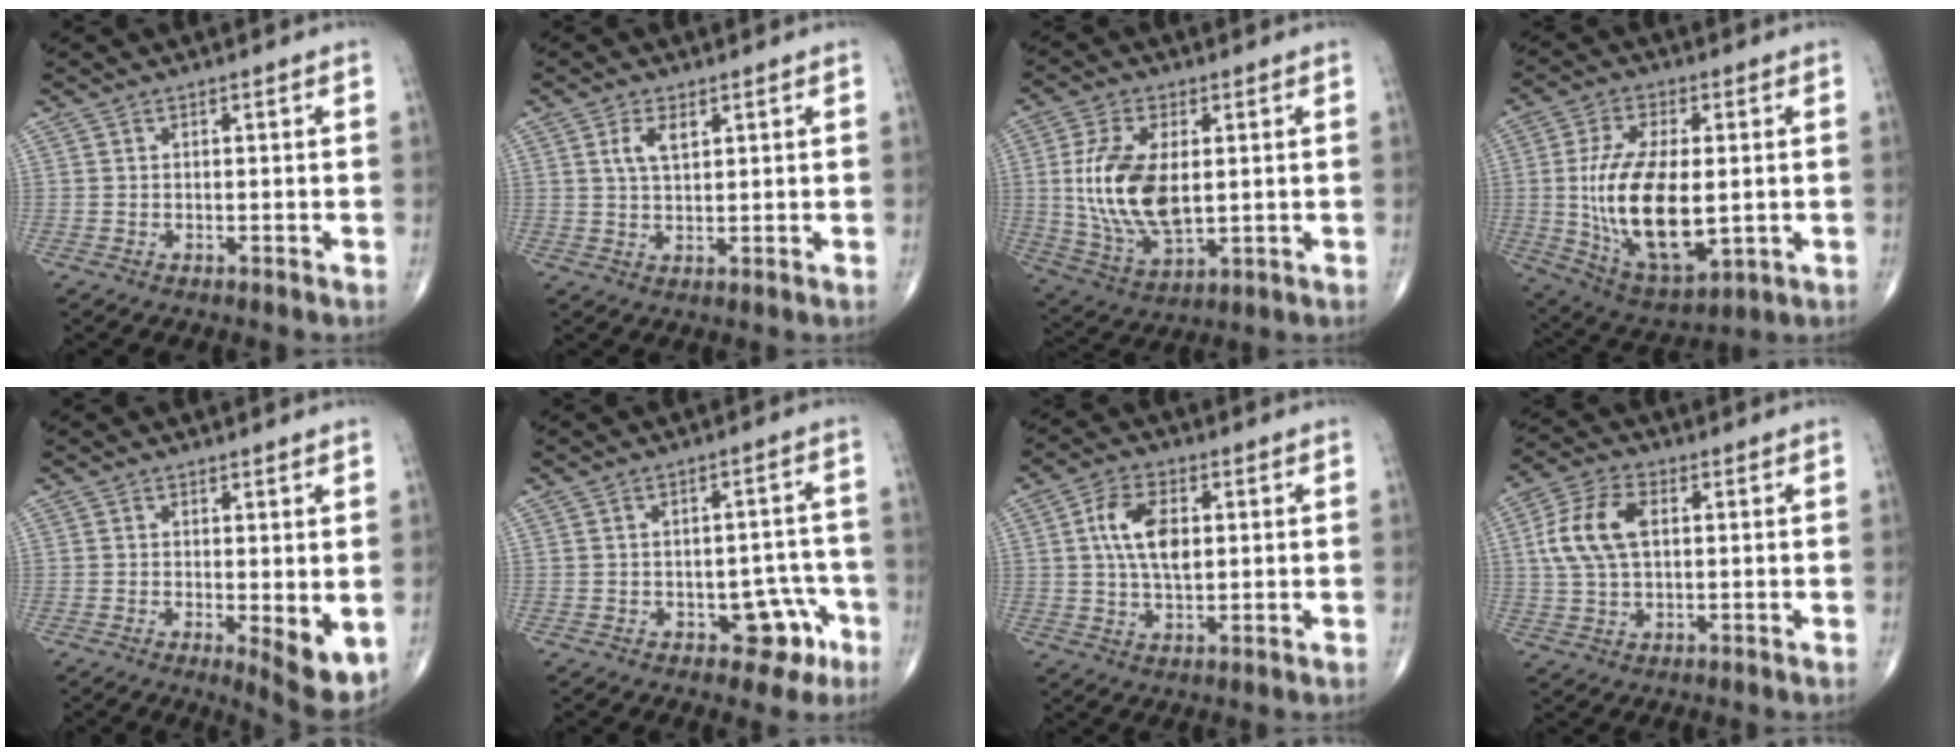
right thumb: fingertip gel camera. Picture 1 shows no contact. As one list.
[{"total": 4.0, "force": [1.7, 1.9, 3.1], "torque": [-0.057, -0.003, 0.034]}, {"total": 15.1, "force": [1.3, 7.9, 12.8], "torque": [-0.251, -0.014, 0.035]}, {"total": 19.1, "force": [-0.6, 9.3, 16.7], "torque": [-0.310, -0.014, 0.006]}, {"total": 6.5, "force": [-0.4, 2.2, 6.2], "torque": [-0.081, -0.019, -0.002]}, {"total": 7.3, "force": [-3.2, 4.5, 4.8], "torque": [-0.020, 0.031, -0.035]}, {"total": 9.2, "force": [1.8, 4.9, 7.5], "torque": [-0.135, -0.001, 0.031]}, {"total": 10.4, "force": [1.9, 5.9, 8.3], "torque": [-0.172, 0.013, 0.034]}]